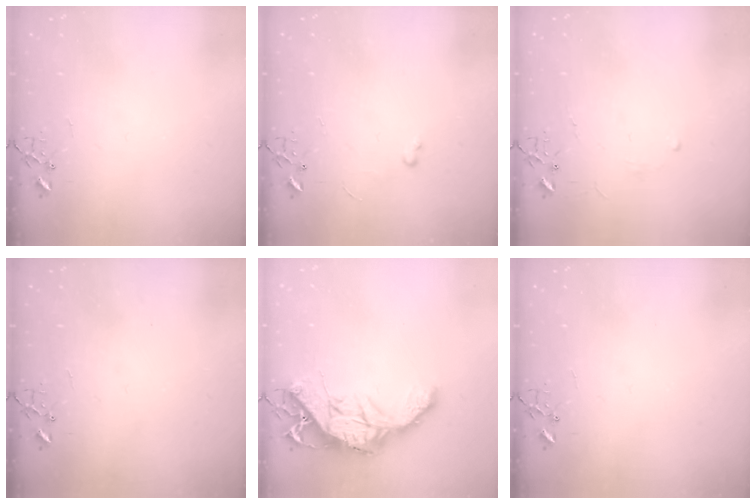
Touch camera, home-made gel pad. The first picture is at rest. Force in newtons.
{"total": 2.6, "press": 2.6, "slide": 0.4}
{"total": 2.9, "press": 2.8, "slide": 0.5}
{"total": 0.0}
{"total": 16.1, "press": 16.0, "slide": 1.6}
{"total": 0.0}